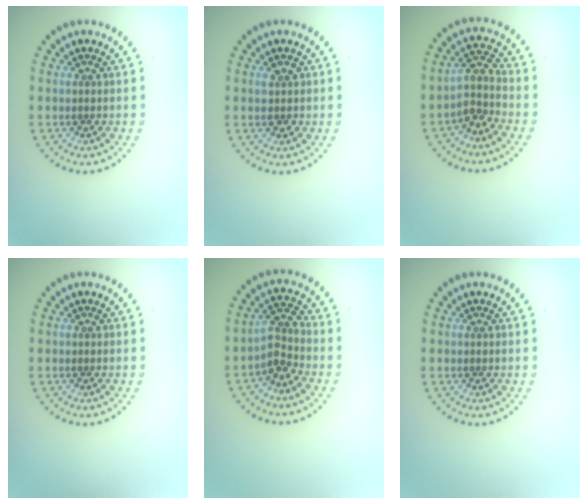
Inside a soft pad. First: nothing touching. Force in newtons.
{"total": 1.5, "press": 1.5, "slide": 0.2}
{"total": 2.5, "press": 1.9, "slide": 1.6}
{"total": 0.0}
{"total": 2.5, "press": 1.9, "slide": 1.6}
{"total": 0.0}